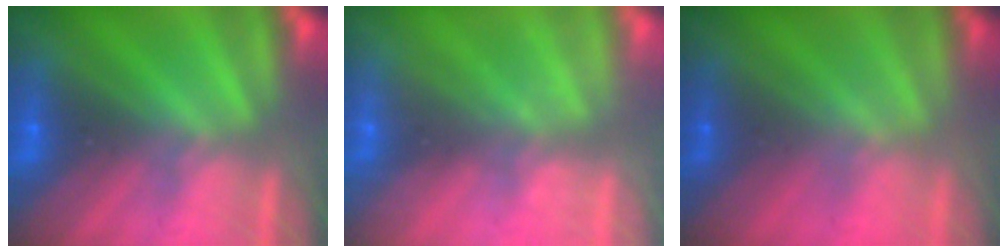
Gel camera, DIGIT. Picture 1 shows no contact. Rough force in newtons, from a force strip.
{"total": 2.1}
{"total": 1.6}